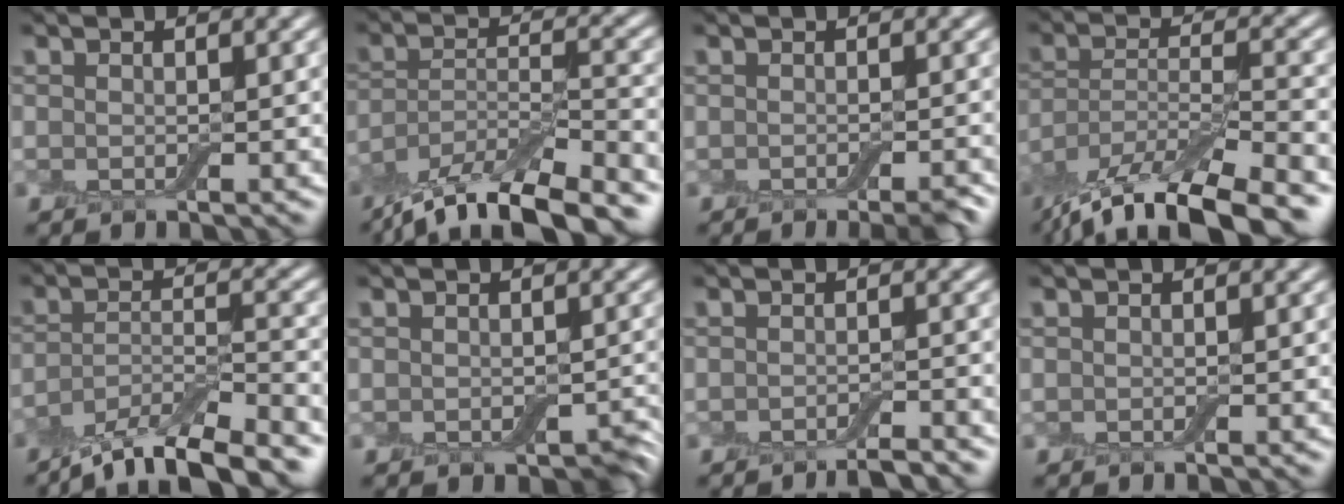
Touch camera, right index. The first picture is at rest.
{"total": 11.6, "force": [-9.7, 2.9, 5.6], "torque": [-0.104, -0.008, -0.158]}
{"total": 2.4, "force": [-1.6, 0.5, 1.7], "torque": [-0.017, -0.004, -0.024]}
{"total": 12.6, "force": [-10.1, 3.2, 6.9], "torque": [-0.128, -0.017, -0.167]}
{"total": 7.9, "force": [-6.4, 1.9, 4.4], "torque": [-0.072, -0.007, -0.112]}
{"total": 2.5, "force": [-1.1, 1.5, 1.6], "torque": [-0.021, -0.015, -0.009]}
{"total": 2.1, "force": [-1.7, 0.2, 1.1], "torque": [-0.009, -0.002, -0.030]}
{"total": 0.0}